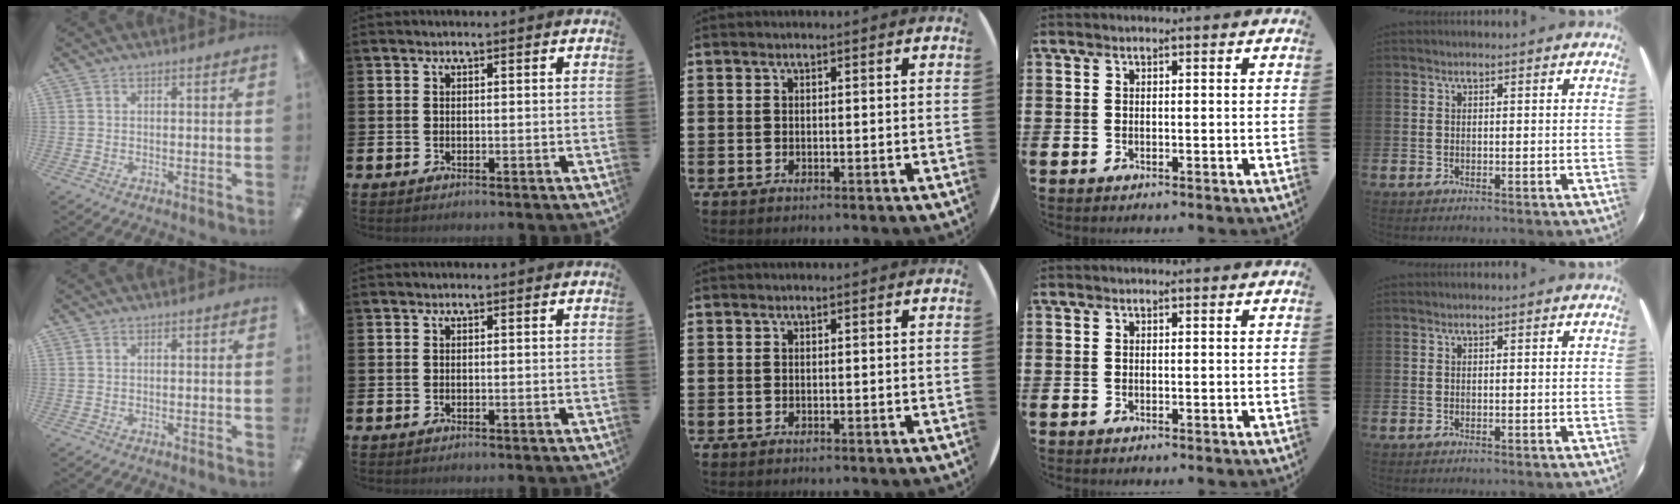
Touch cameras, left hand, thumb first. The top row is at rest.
{}